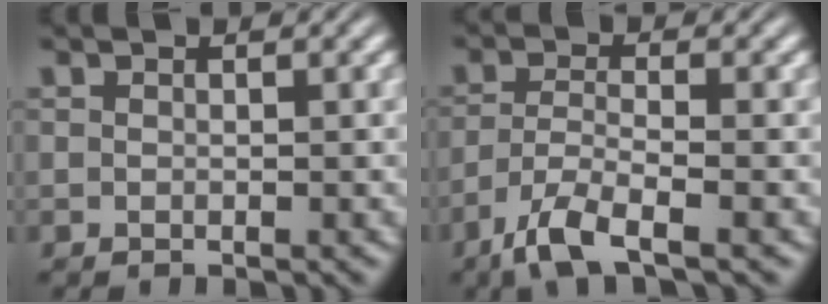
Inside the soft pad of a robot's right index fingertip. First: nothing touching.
{"total": 4.2, "force": [-2.7, 0.8, 3.2], "torque": [-0.067, -0.028, -0.034]}